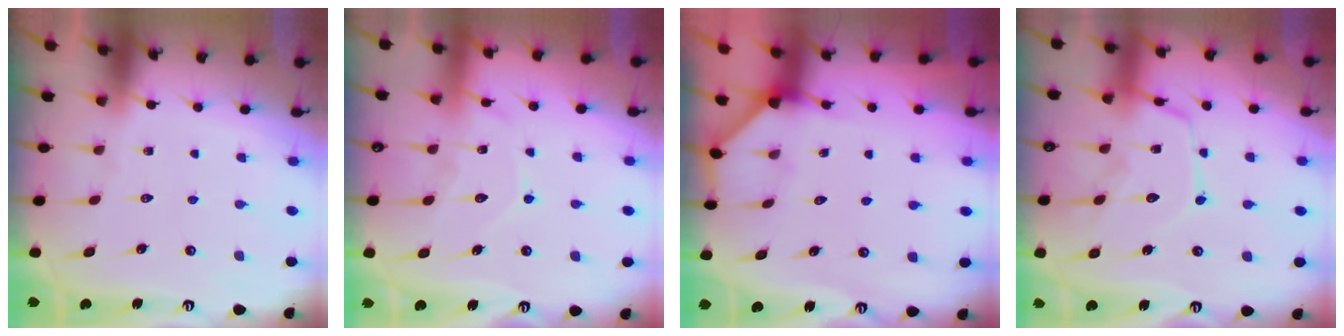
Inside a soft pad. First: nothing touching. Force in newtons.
{"total": 10.8, "press": 10.8, "slide": 0.9}
{"total": 2.5, "press": 2.5, "slide": 0.4}
{"total": 14.1, "press": 14.1, "slide": 1.2}